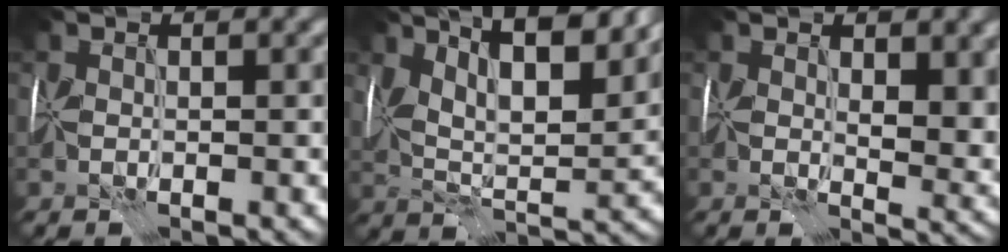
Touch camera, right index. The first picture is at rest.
{"total": 12.0, "force": [7.0, 4.0, 9.0], "torque": [-0.145, 0.020, 0.088]}
{"total": 5.4, "force": [1.5, 3.0, 4.3], "torque": [-0.071, -0.014, 0.030]}